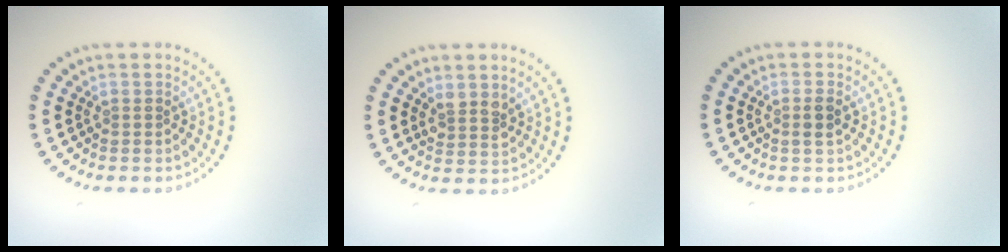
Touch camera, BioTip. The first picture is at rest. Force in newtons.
{"total": 1.8, "press": 1.5, "slide": 0.9}
{"total": 1.3, "press": 1.2, "slide": 0.5}